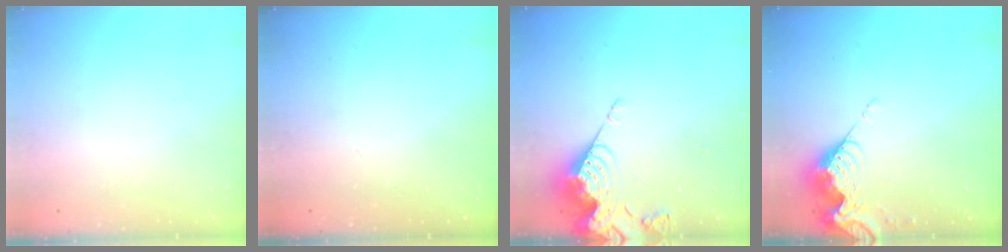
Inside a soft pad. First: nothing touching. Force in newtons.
{"total": 1.2, "press": 1.2, "slide": 0.3}
{"total": 13.3, "press": 13.3, "slide": 1.1}
{"total": 9.0, "press": 9.0, "slide": 0.5}